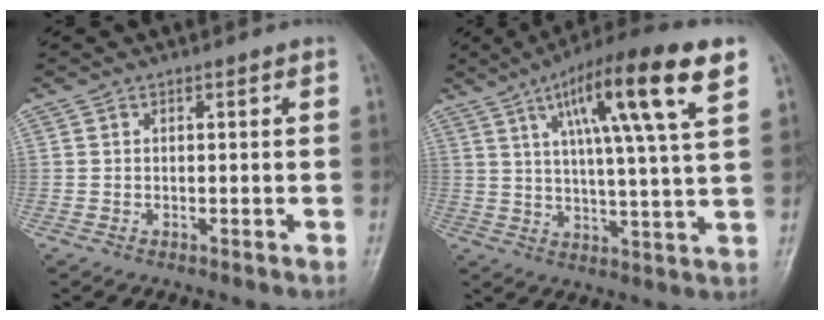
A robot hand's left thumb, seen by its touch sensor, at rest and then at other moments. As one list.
[{"total": 17.8, "force": [8.0, 2.2, 15.7], "torque": [-0.249, -0.012, 0.123]}]